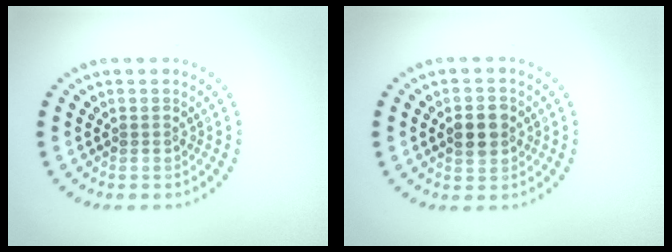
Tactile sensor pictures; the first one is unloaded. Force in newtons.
{"total": 2.8, "press": 2.8, "slide": 0.0}